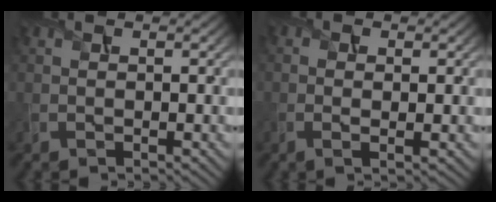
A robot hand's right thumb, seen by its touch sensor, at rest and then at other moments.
{"total": 1.8, "force": [-0.2, 0.6, 1.7], "torque": [-0.035, -0.004, -0.004]}